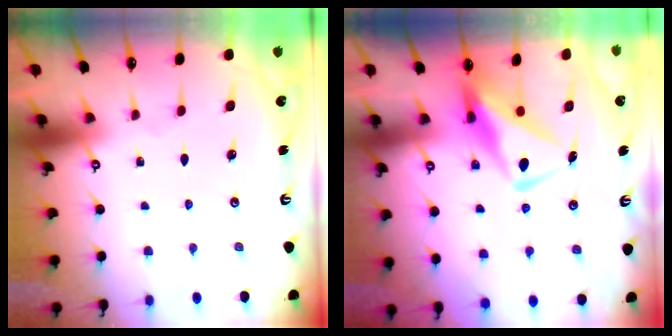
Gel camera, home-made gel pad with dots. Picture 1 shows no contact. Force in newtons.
{"total": 10.4, "press": 10.4, "slide": 1.1}